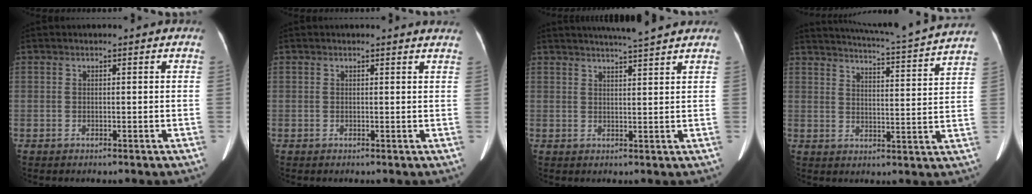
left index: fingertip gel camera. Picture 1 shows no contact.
{"total": 3.5, "force": [3.4, 0.1, 0.7], "torque": [-0.012, -0.004, 0.021]}
{"total": 7.2, "force": [6.4, -0.7, 3.1], "torque": [-0.054, 0.014, 0.085]}
{"total": 17.7, "force": [16.7, -1.6, 5.7], "torque": [-0.107, -0.042, 0.212]}